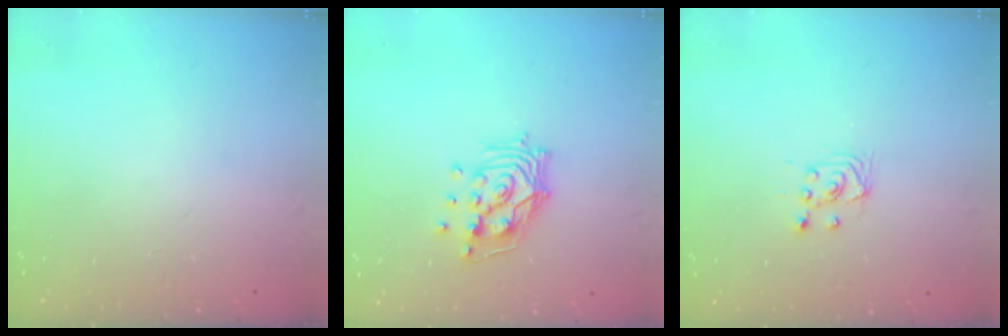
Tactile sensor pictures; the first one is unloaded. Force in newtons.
{"total": 12.3, "press": 12.2, "slide": 1.7}
{"total": 2.9, "press": 2.7, "slide": 1.0}